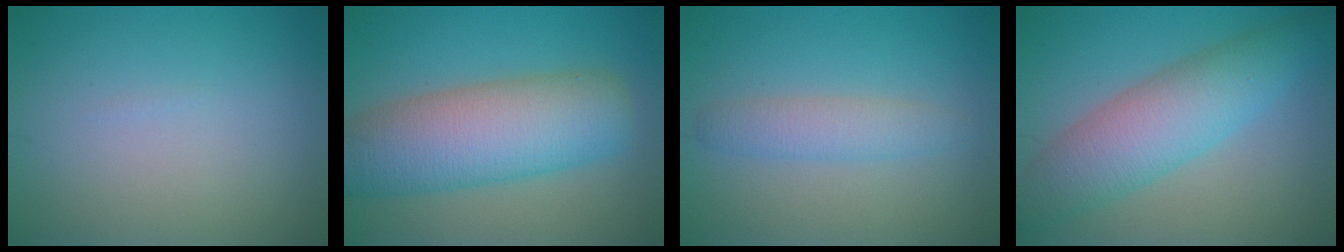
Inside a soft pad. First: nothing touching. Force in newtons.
{"total": 9.5, "press": 9.5, "slide": 0.3}
{"total": 2.5, "press": 2.5, "slide": 0.2}
{"total": 6.9, "press": 6.9, "slide": 0.1}